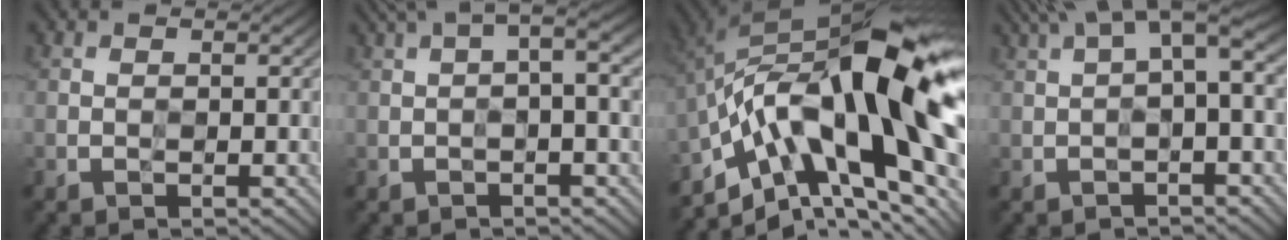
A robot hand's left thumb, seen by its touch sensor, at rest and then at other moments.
{"total": 5.7, "force": [1.3, 1.2, 5.4], "torque": [-0.085, 0.019, 0.018]}
{"total": 19.6, "force": [-4.0, 8.4, 17.2], "torque": [-0.286, 0.019, -0.075]}
{"total": 7.1, "force": [2.2, 1.8, 6.6], "torque": [-0.106, 0.027, 0.037]}